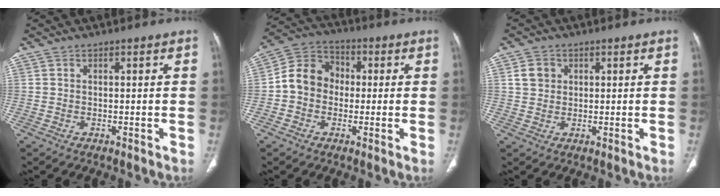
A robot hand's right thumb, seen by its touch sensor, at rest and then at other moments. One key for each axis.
{"total": 9.5, "fx": -0.6, "fy": 8.2, "fz": 4.7, "tx": -0.065, "ty": 0.034, "tz": -0.027}
{"total": 3.4, "fx": 1.0, "fy": 3.0, "fz": 1.4, "tx": -0.012, "ty": 0.000, "tz": 0.020}